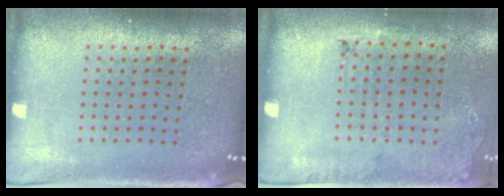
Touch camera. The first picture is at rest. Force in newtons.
{"total": 1.8, "press": 1.2, "slide": 1.3}